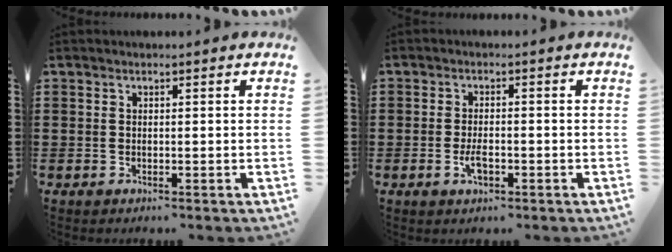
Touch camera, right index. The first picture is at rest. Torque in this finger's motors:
{"motor_torque": [2.14, 0.00, 0.01, 0.05]}